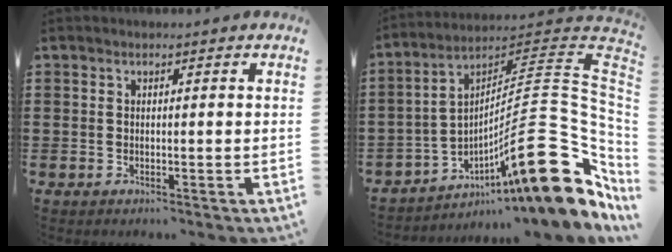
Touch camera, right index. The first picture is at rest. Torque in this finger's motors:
{"motor_torque": [0.77, -0.28, 0.71, 0.07]}